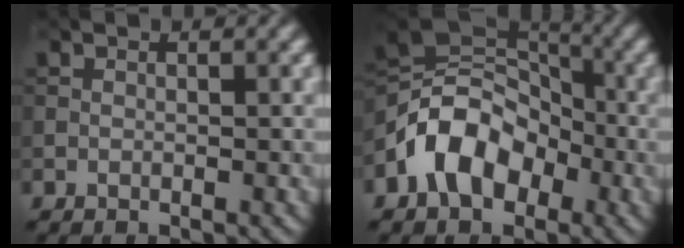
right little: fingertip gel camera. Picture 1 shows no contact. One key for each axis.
{"total": 8.1, "fx": -3.6, "fy": 5.5, "fz": 4.7, "tx": -0.077, "ty": 0.009, "tz": -0.083}